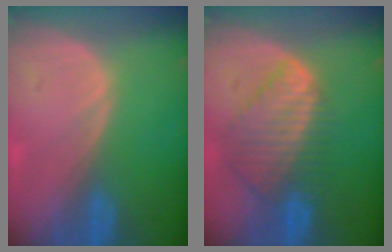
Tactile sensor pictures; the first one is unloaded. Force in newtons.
{"total": 8.8, "press": 7.6, "slide": 4.4}